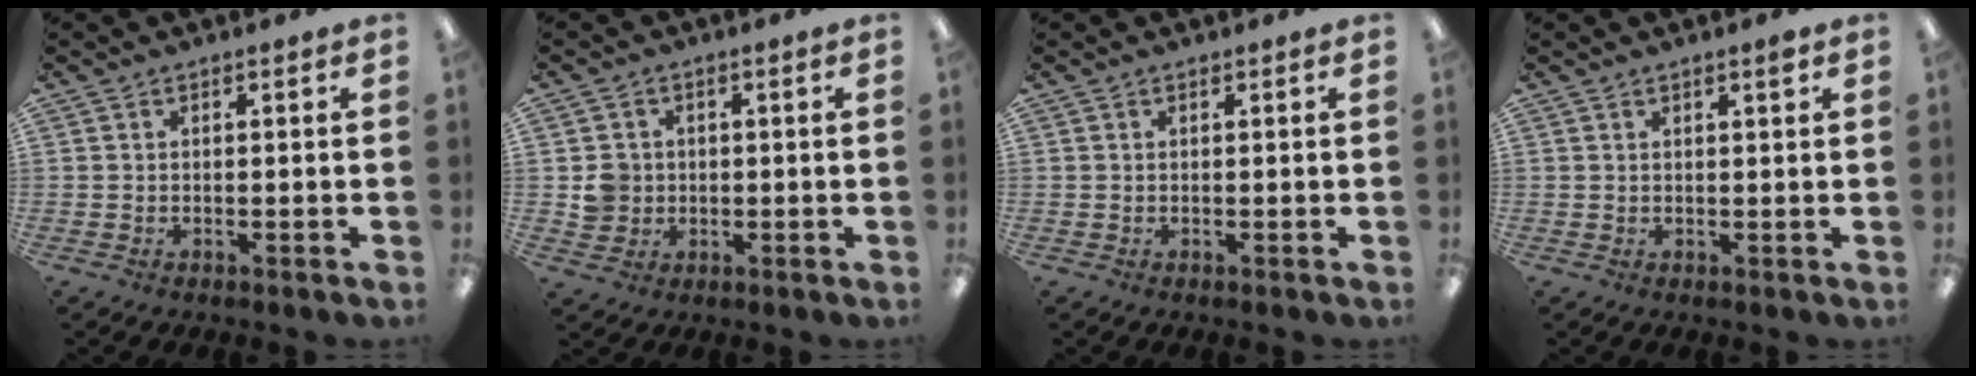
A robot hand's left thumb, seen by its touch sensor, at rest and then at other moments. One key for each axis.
{"total": 4.6, "fx": 0.1, "fy": 4.6, "fz": 0.9, "tx": -0.010, "ty": 0.005, "tz": 0.002}
{"total": 0.0}
{"total": 1.8, "fx": 1.3, "fy": 0.2, "fz": 1.3, "tx": -0.019, "ty": -0.003, "tz": 0.020}